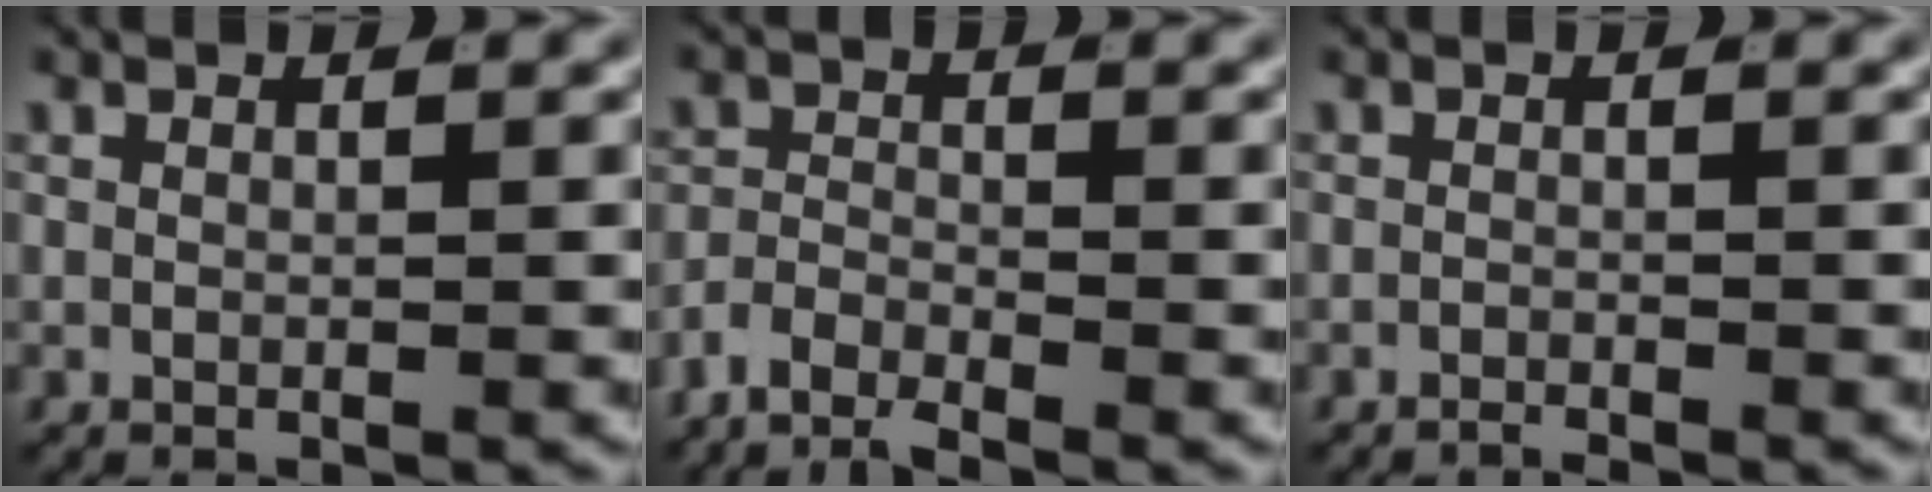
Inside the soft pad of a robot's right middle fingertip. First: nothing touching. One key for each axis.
{"total": 3.4, "fx": -2.9, "fy": 1.1, "fz": 1.6, "tx": -0.024, "ty": -0.003, "tz": -0.056}
{"total": 1.2, "fx": -1.2, "fy": 0.1, "fz": 0.2, "tx": -0.003, "ty": -0.003, "tz": -0.022}